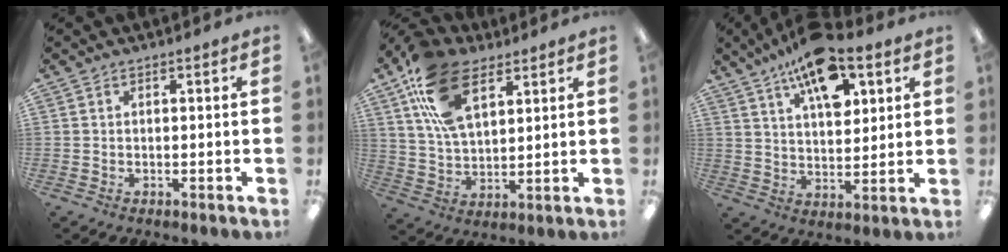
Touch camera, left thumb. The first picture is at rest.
{"total": 17.4, "force": [9.1, 9.5, 11.4], "torque": [-0.228, -0.017, 0.166]}
{"total": 15.4, "force": [9.3, 6.9, 10.1], "torque": [-0.157, -0.037, 0.158]}